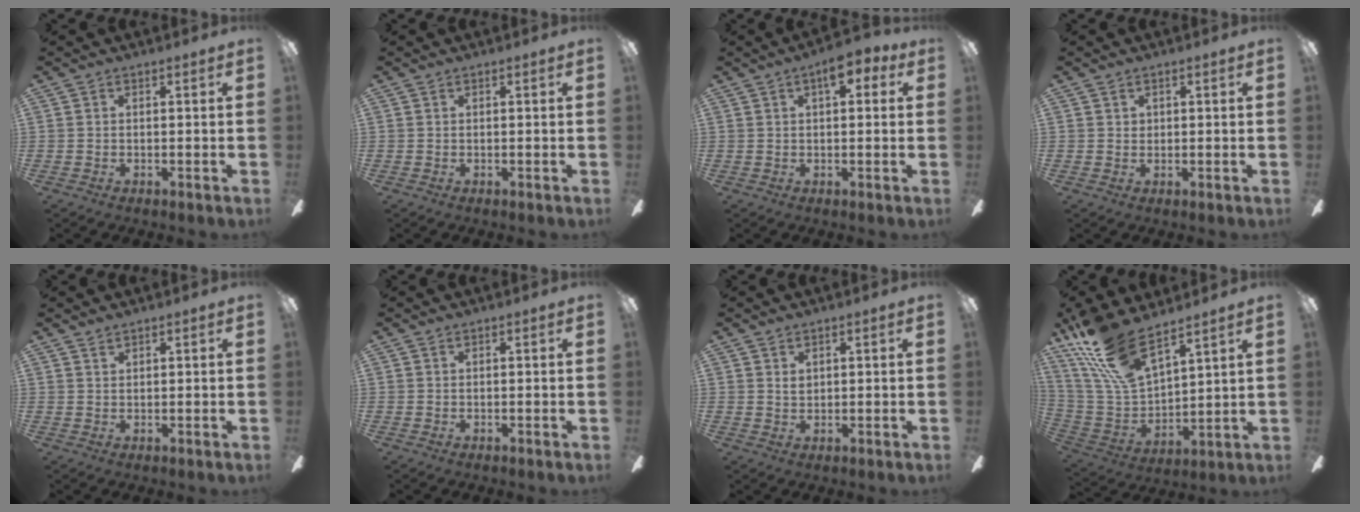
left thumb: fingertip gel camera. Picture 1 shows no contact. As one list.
[{"total": 0.0}, {"total": 5.8, "force": [2.7, 2.6, 4.4], "torque": [-0.057, -0.002, 0.041]}, {"total": 1.1, "force": [0.7, 0.9, 0.1], "torque": [-0.002, 0.003, 0.014]}, {"total": 1.3, "force": [1.2, 0.3, 0.0], "torque": [0.000, -0.001, 0.024]}, {"total": 0.0}, {"total": 1.9, "force": [1.1, 1.2, 1.0], "torque": [-0.014, -0.003, 0.019]}, {"total": 18.4, "force": [13.5, 6.3, 10.8], "torque": [-0.262, -0.083, 0.240]}]